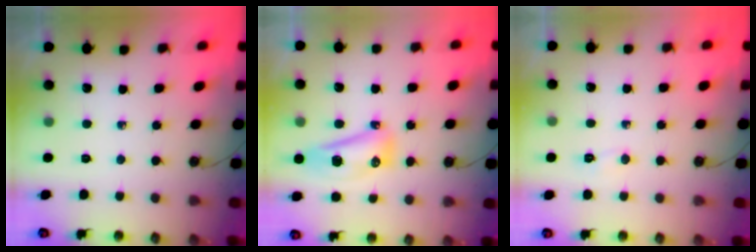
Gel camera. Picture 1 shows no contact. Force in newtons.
{"total": 10.8, "press": 10.8, "slide": 1.3}
{"total": 13.9, "press": 3.7, "slide": 13.4}